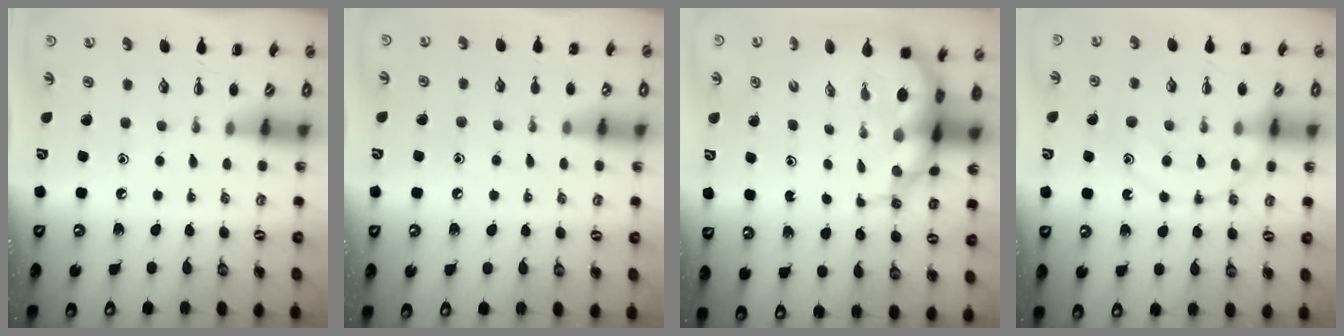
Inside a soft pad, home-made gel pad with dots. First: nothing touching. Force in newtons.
{"total": 5.5, "press": 5.4, "slide": 1.5}
{"total": 9.2, "press": 8.8, "slide": 2.7}
{"total": 15.1, "press": 15.0, "slide": 1.4}